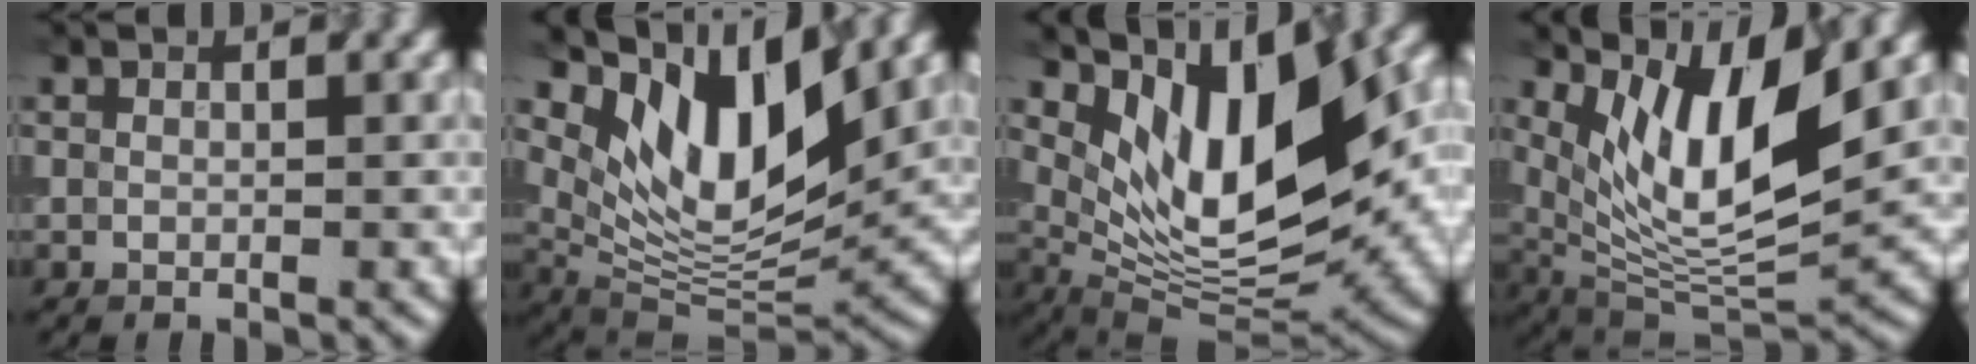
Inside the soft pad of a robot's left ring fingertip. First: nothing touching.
{"total": 10.9, "force": [5.8, 4.3, 8.1], "torque": [-0.129, -0.011, 0.111]}
{"total": 13.2, "force": [4.2, 5.4, 11.2], "torque": [-0.181, -0.012, 0.084]}
{"total": 10.1, "force": [3.9, 3.6, 8.6], "torque": [-0.150, -0.014, 0.076]}